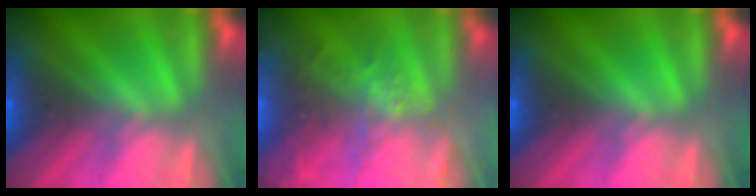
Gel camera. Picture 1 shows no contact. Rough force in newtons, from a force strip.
{"total": 6.1}
{"total": 0.0}